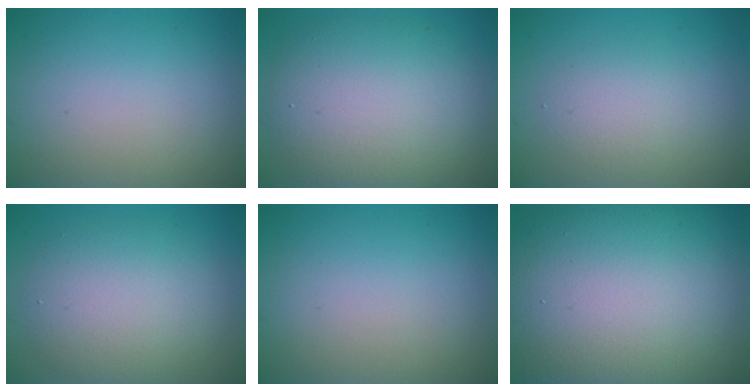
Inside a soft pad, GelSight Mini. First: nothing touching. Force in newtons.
{"total": 8.7, "press": 8.6, "slide": 0.5}
{"total": 2.4, "press": 2.4, "slide": 0.3}
{"total": 5.5, "press": 5.5, "slide": 0.2}
{"total": 0.0}
{"total": 18.1, "press": 18.1, "slide": 0.8}